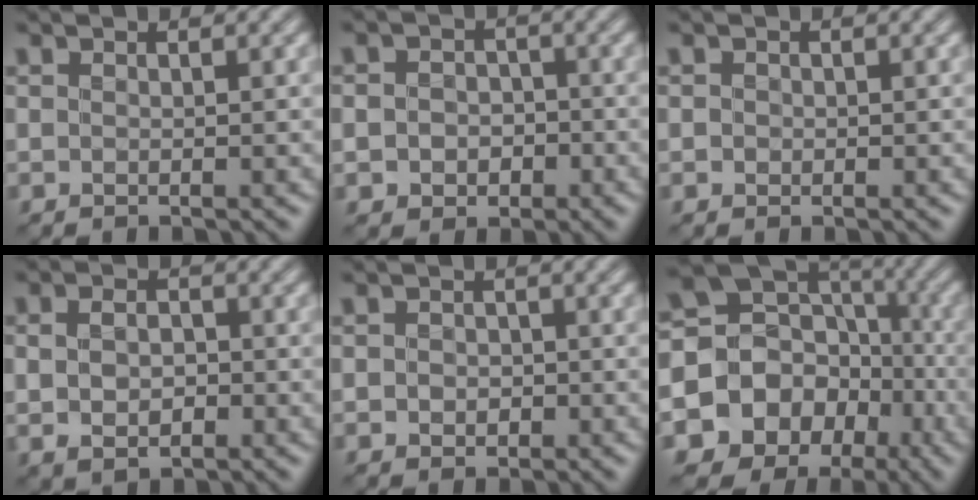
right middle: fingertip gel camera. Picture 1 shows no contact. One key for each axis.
{"total": 3.2, "fx": -0.8, "fy": 2.8, "fz": 1.4, "tx": 0.001, "ty": -0.005, "tz": -0.019}
{"total": 0.6, "fx": 0.0, "fy": 0.5, "fz": 0.1, "tx": 0.003, "ty": -0.004, "tz": -0.002}
{"total": 3.3, "fx": -0.2, "fy": 2.4, "fz": 2.3, "tx": -0.039, "ty": -0.001, "tz": 0.001}
{"total": 1.7, "fx": -0.2, "fy": 1.4, "fz": 0.9, "tx": -0.008, "ty": -0.005, "tz": -0.005}
{"total": 14.7, "fx": -5.4, "fy": 12.8, "fz": 4.8, "tx": -0.103, "ty": -0.016, "tz": -0.095}